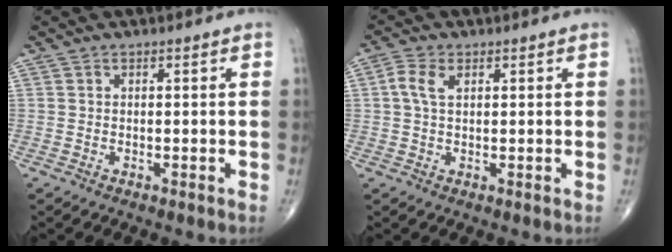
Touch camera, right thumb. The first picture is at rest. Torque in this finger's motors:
{"motor_torque": [0.45, 0.50, -0.01, -0.01, 0.00]}